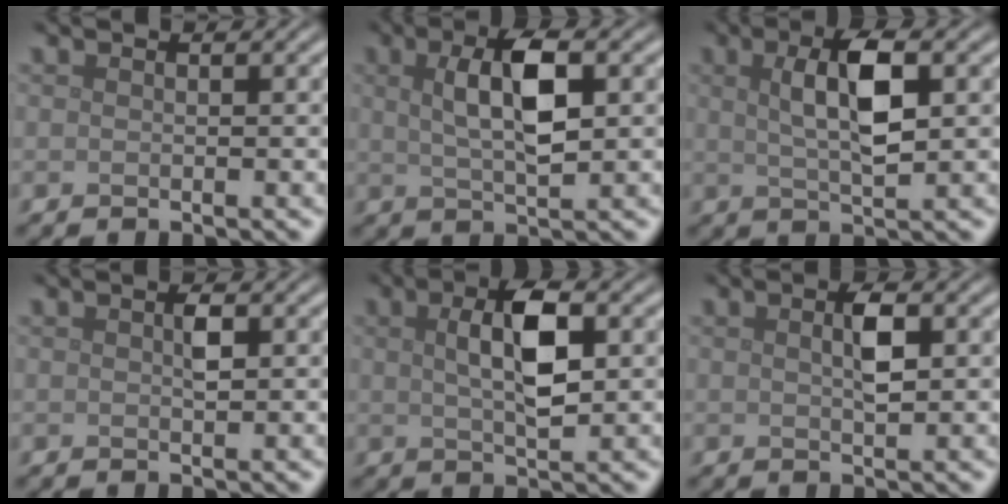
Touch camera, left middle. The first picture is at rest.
{"total": 5.4, "force": [1.3, 1.8, 4.9], "torque": [-0.091, 0.007, 0.022]}
{"total": 5.1, "force": [1.3, 1.6, 4.7], "torque": [-0.088, 0.007, 0.022]}
{"total": 1.2, "force": [0.2, 0.4, 1.1], "torque": [-0.019, 0.001, 0.005]}
{"total": 5.2, "force": [1.1, 1.9, 4.7], "torque": [-0.090, 0.006, 0.019]}
{"total": 2.2, "force": [0.5, 0.6, 2.0], "torque": [-0.037, 0.002, 0.009]}